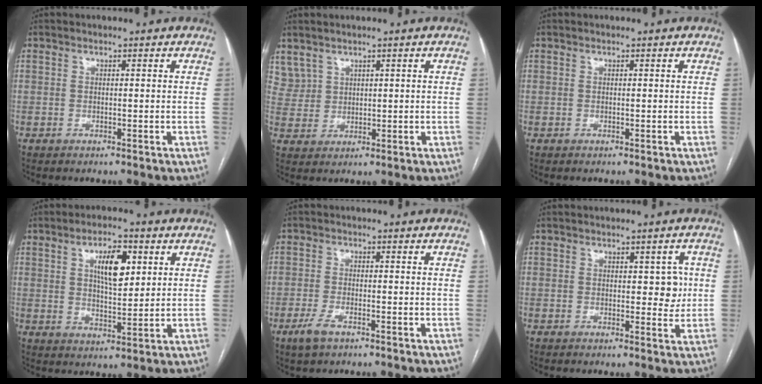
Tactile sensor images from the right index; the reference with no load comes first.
{"total": 4.4, "force": [3.2, 3.0, 0.2], "torque": [-0.003, 0.008, 0.075]}
{"total": 0.0}
{"total": 7.8, "force": [2.8, 2.8, 6.7], "torque": [-0.112, 0.005, 0.050]}
{"total": 3.4, "force": [-2.0, 1.5, 2.3], "torque": [-0.052, -0.002, -0.036]}
{"total": 3.7, "force": [0.6, 2.0, 3.0], "torque": [-0.027, 0.004, 0.010]}